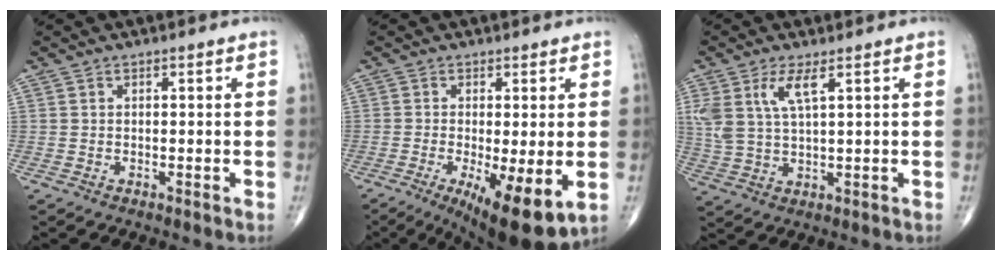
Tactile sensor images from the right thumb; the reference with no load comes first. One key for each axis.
{"total": 12.2, "fx": -3.5, "fy": 3.4, "fz": 11.1, "tx": -0.173, "ty": -0.025, "tz": -0.046}
{"total": 6.7, "fx": 3.0, "fy": 2.0, "fz": 5.6, "tx": -0.134, "ty": -0.010, "tz": 0.069}